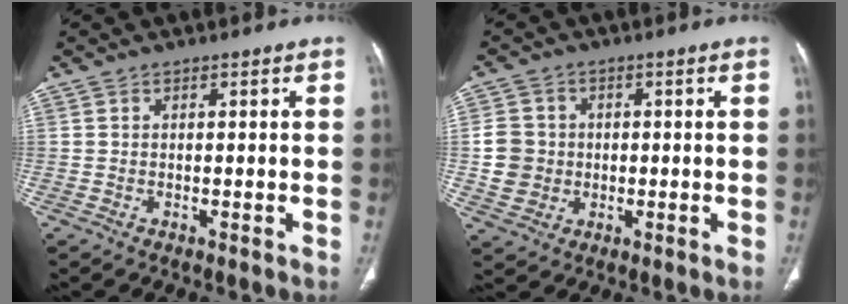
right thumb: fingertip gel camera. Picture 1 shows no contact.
{"total": 6.9, "force": [-0.2, 6.5, 2.4], "torque": [-0.025, 0.009, -0.002]}